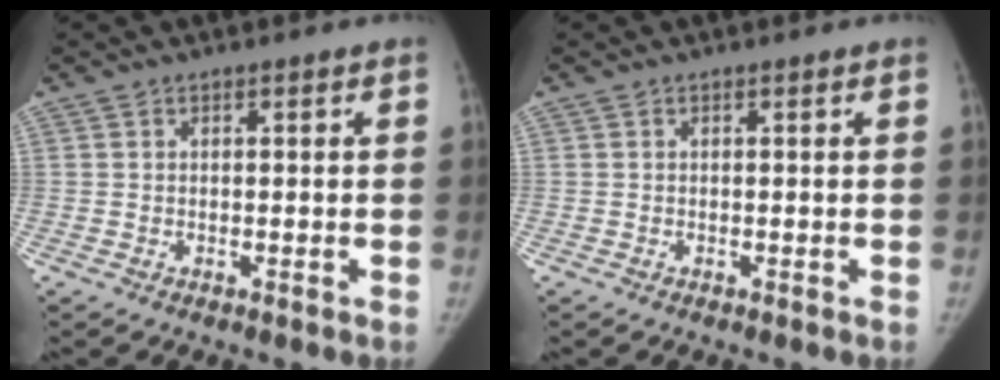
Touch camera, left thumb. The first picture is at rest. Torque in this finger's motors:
{"motor_torque": [-0.04, 0.04, 0.00, 0.00, 0.00]}